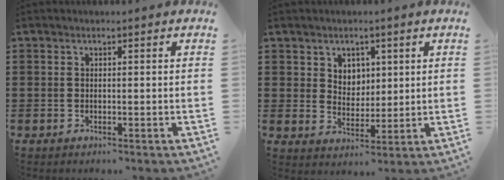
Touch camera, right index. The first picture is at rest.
{"total": 4.1, "force": [2.3, 3.4, 0.7], "torque": [-0.022, 0.007, 0.040]}